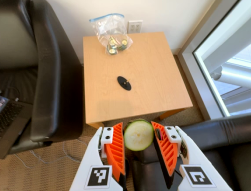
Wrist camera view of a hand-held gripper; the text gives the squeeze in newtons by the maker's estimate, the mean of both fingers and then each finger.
{"total": 10.2, "left": 10.4, "right": 10.0}